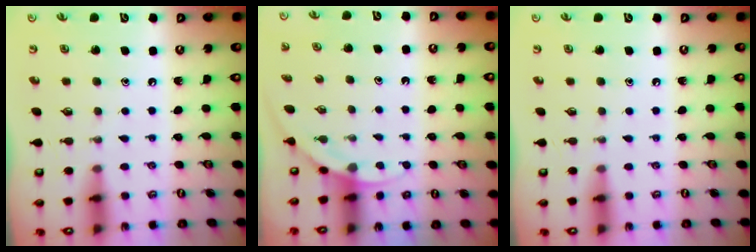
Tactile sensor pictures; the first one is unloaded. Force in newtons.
{"total": 3.4, "press": 3.4, "slide": 0.2}
{"total": 0.0}